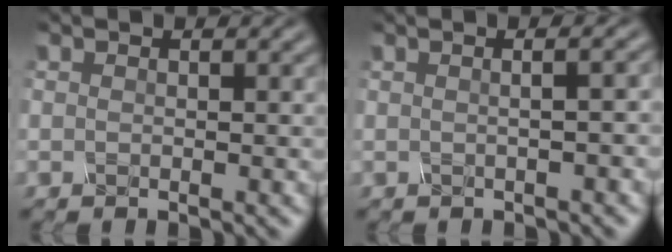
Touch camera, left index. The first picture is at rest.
{"total": 4.7, "force": [0.9, 2.5, 3.9], "torque": [-0.013, 0.031, -0.024]}